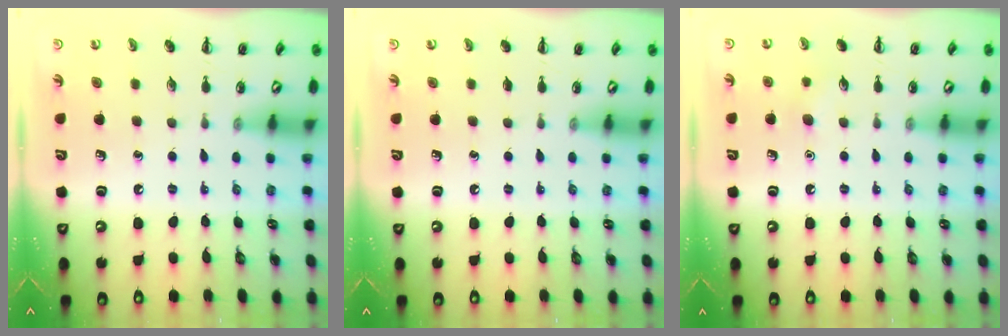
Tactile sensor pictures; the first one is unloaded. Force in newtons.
{"total": 0.0}
{"total": 4.3, "press": 4.2, "slide": 1.0}